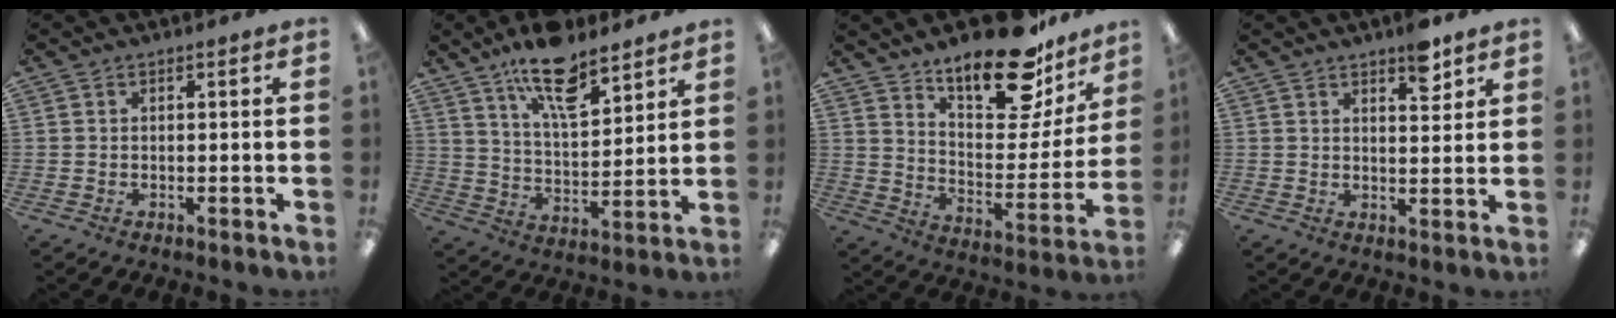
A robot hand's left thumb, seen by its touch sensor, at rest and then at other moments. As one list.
[{"total": 14.5, "force": [10.4, 5.5, 8.5], "torque": [-0.133, -0.053, 0.177]}, {"total": 21.9, "force": [16.9, 7.9, 11.4], "torque": [-0.170, -0.111, 0.286]}, {"total": 6.0, "force": [4.4, 2.3, 3.3], "torque": [-0.026, -0.026, 0.071]}]